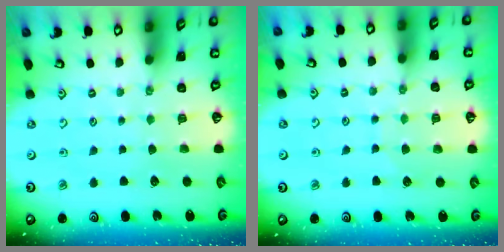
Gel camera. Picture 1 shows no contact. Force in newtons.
{"total": 5.6, "press": 5.6, "slide": 0.3}